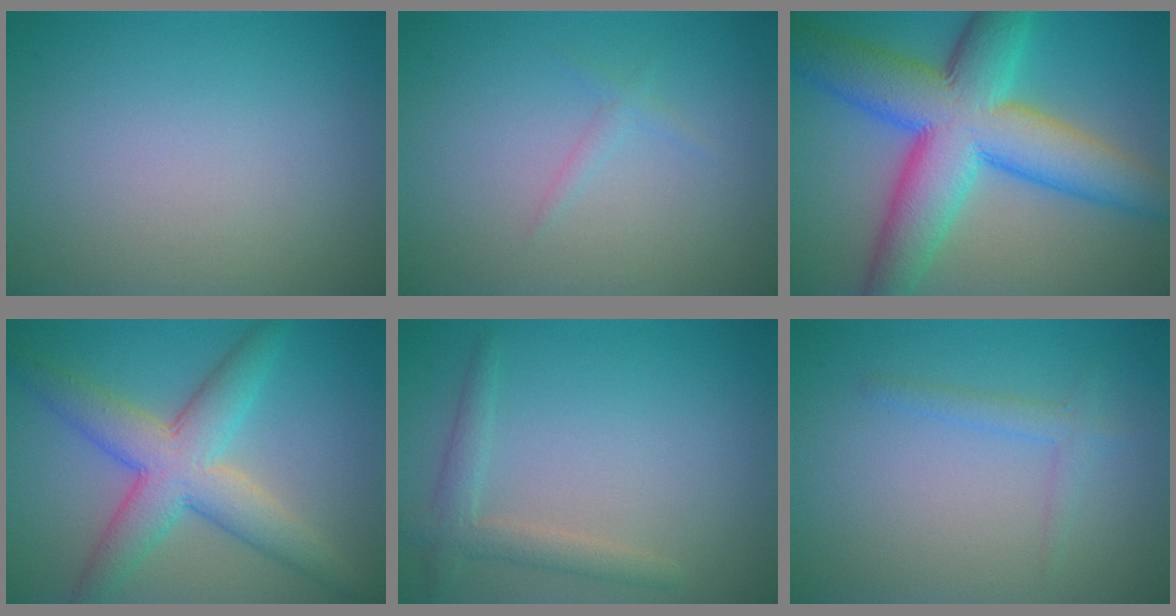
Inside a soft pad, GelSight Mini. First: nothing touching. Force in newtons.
{"total": 0.8, "press": 0.8, "slide": 0.0}
{"total": 12.6, "press": 12.6, "slide": 0.3}
{"total": 6.8, "press": 6.8, "slide": 0.2}
{"total": 2.4, "press": 2.4, "slide": 0.2}
{"total": 1.5, "press": 1.5, "slide": 0.1}